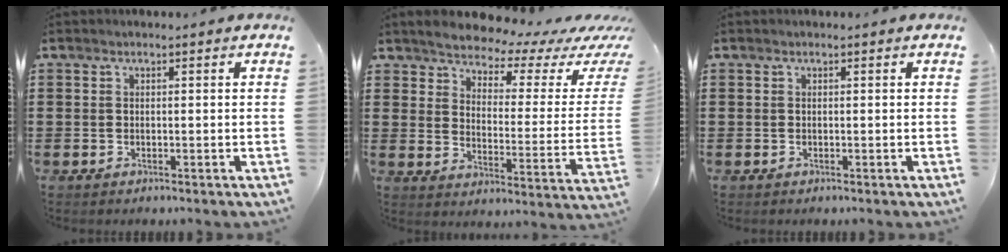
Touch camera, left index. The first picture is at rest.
{"total": 4.3, "force": [4.1, 0.5, 0.8], "torque": [-0.045, -0.038, 0.065]}
{"total": 0.0}